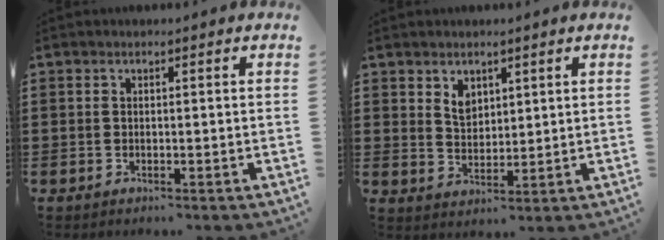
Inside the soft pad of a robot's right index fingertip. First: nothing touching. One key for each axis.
{"total": 3.4, "fx": 2.1, "fy": 2.3, "fz": 1.3, "tx": -0.026, "ty": 0.004, "tz": 0.037}